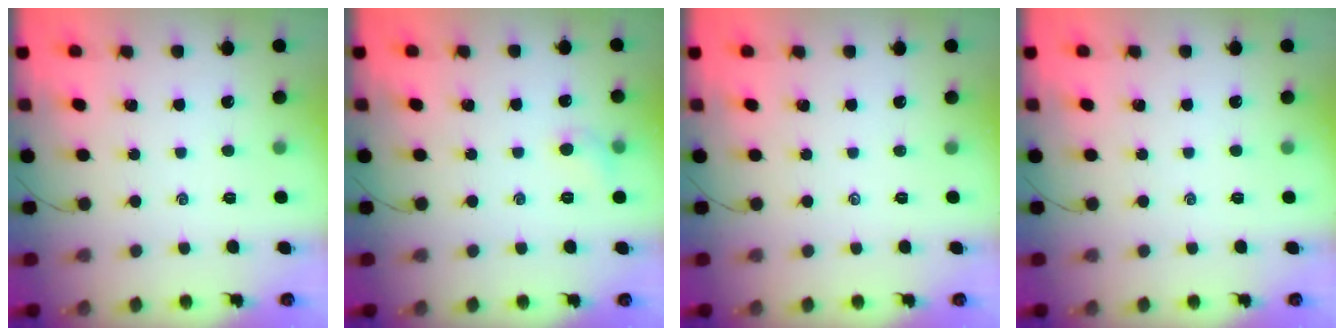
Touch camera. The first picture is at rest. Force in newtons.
{"total": 5.3, "press": 5.1, "slide": 1.5}
{"total": 0.0}
{"total": 0.0}